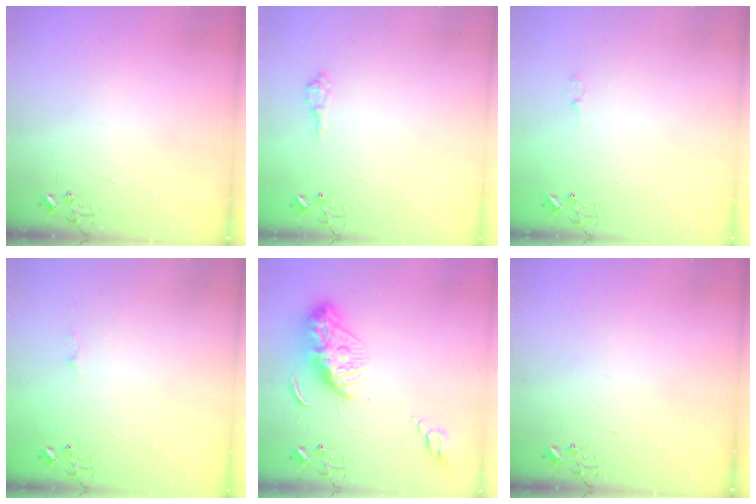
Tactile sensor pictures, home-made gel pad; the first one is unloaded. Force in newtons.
{"total": 8.5, "press": 8.5, "slide": 0.8}
{"total": 3.9, "press": 3.9, "slide": 0.5}
{"total": 3.4, "press": 3.4, "slide": 0.4}
{"total": 12.6, "press": 12.5, "slide": 1.1}
{"total": 0.0}